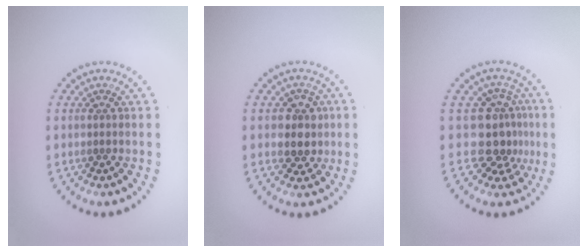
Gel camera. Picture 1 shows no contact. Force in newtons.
{"total": 2.8, "press": 2.6, "slide": 1.1}
{"total": 4.0, "press": 2.9, "slide": 2.7}